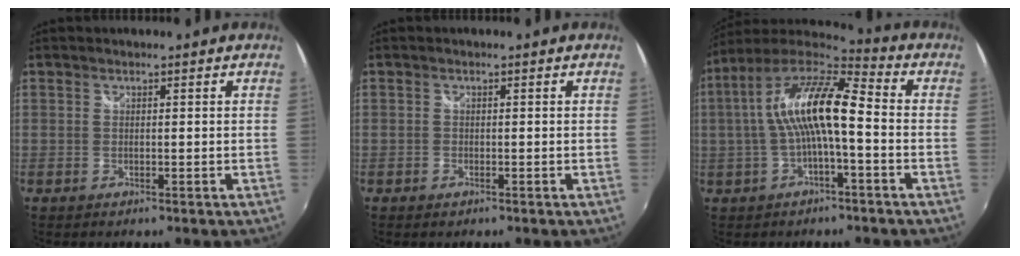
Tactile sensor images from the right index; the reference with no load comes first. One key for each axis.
{"total": 0.8, "fx": -0.5, "fy": 0.5, "fz": 0.3, "tx": -0.004, "ty": -0.003, "tz": -0.008}
{"total": 14.0, "fx": -0.3, "fy": 3.3, "fz": 13.5, "tx": -0.246, "ty": 0.016, "tz": -0.007}